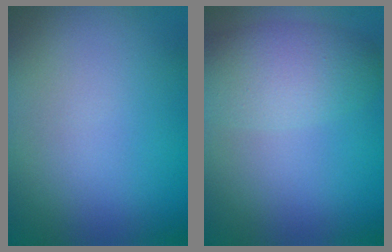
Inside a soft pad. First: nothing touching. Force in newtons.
{"total": 4.2, "press": 4.1, "slide": 0.3}